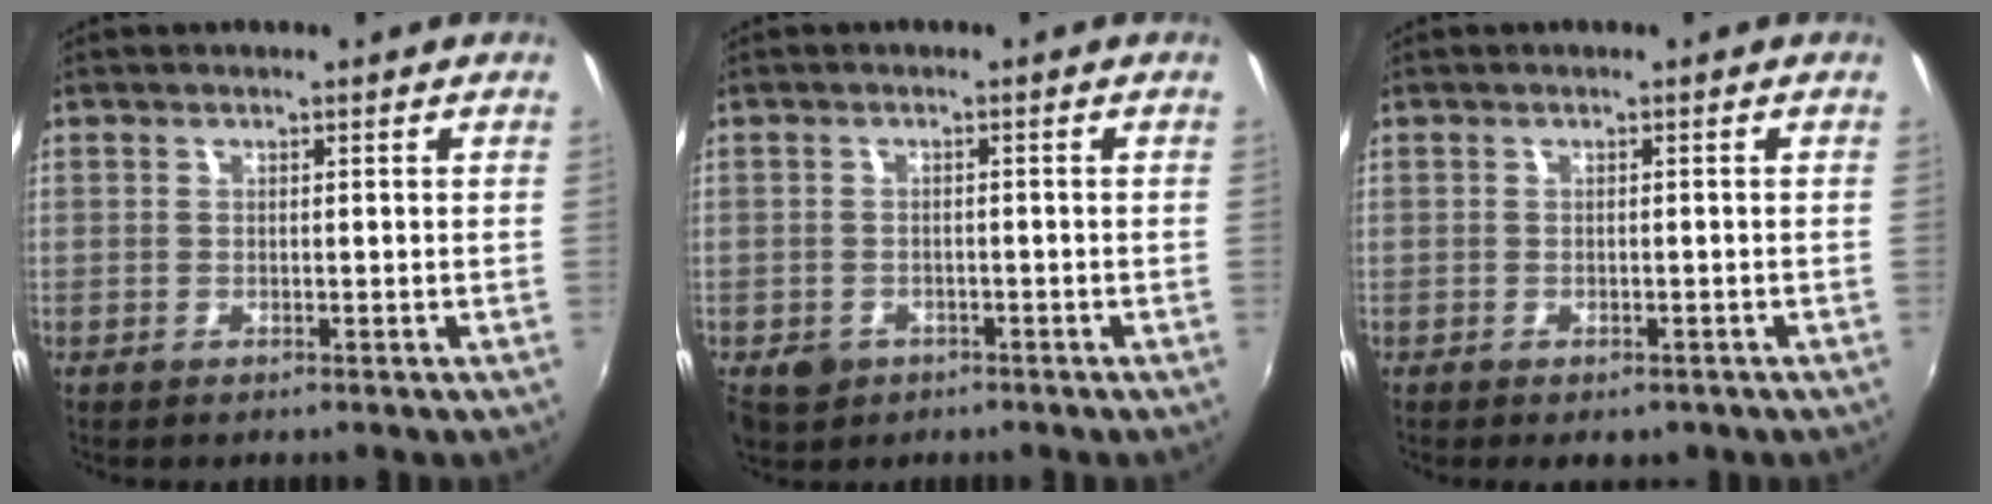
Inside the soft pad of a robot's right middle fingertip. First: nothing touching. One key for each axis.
{"total": 4.1, "fx": -2.1, "fy": 3.2, "fz": 1.4, "tx": -0.038, "ty": -0.003, "tz": -0.030}
{"total": 2.6, "fx": -1.7, "fy": 1.5, "fz": 1.3, "tx": -0.026, "ty": -0.011, "tz": -0.021}